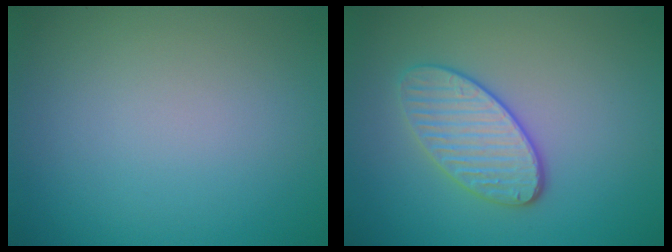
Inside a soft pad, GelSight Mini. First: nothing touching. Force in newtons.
{"total": 3.4, "press": 3.2, "slide": 1.2}